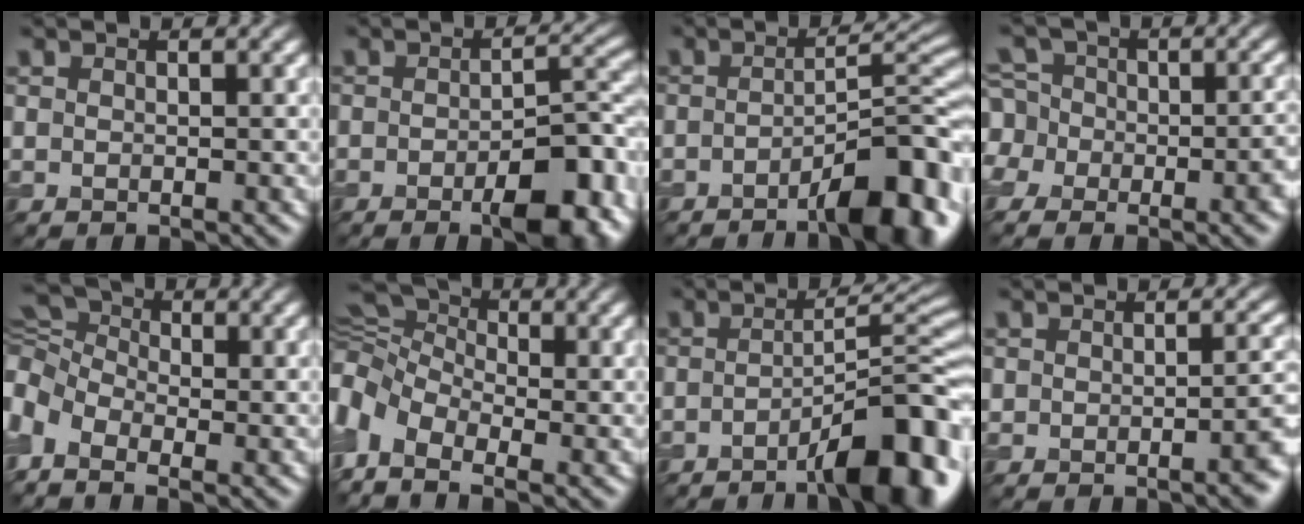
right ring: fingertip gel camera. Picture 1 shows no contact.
{"total": 7.7, "force": [-3.4, 2.3, 6.5], "torque": [-0.088, 0.005, -0.037]}
{"total": 8.4, "force": [-4.3, 2.0, 6.9], "torque": [-0.081, 0.015, -0.057]}
{"total": 7.6, "force": [-3.7, 6.0, 3.1], "torque": [-0.044, 0.009, -0.075]}
{"total": 5.4, "force": [-1.9, 3.5, 3.6], "torque": [-0.094, 0.008, -0.030]}
{"total": 7.4, "force": [-2.7, 4.7, 5.0], "torque": [-0.126, 0.004, -0.038]}
{"total": 9.3, "force": [-4.6, 2.1, 7.8], "torque": [-0.093, 0.019, -0.062]}
{"total": 2.5, "force": [-1.4, 0.5, 2.0], "torque": [-0.016, 0.007, -0.014]}